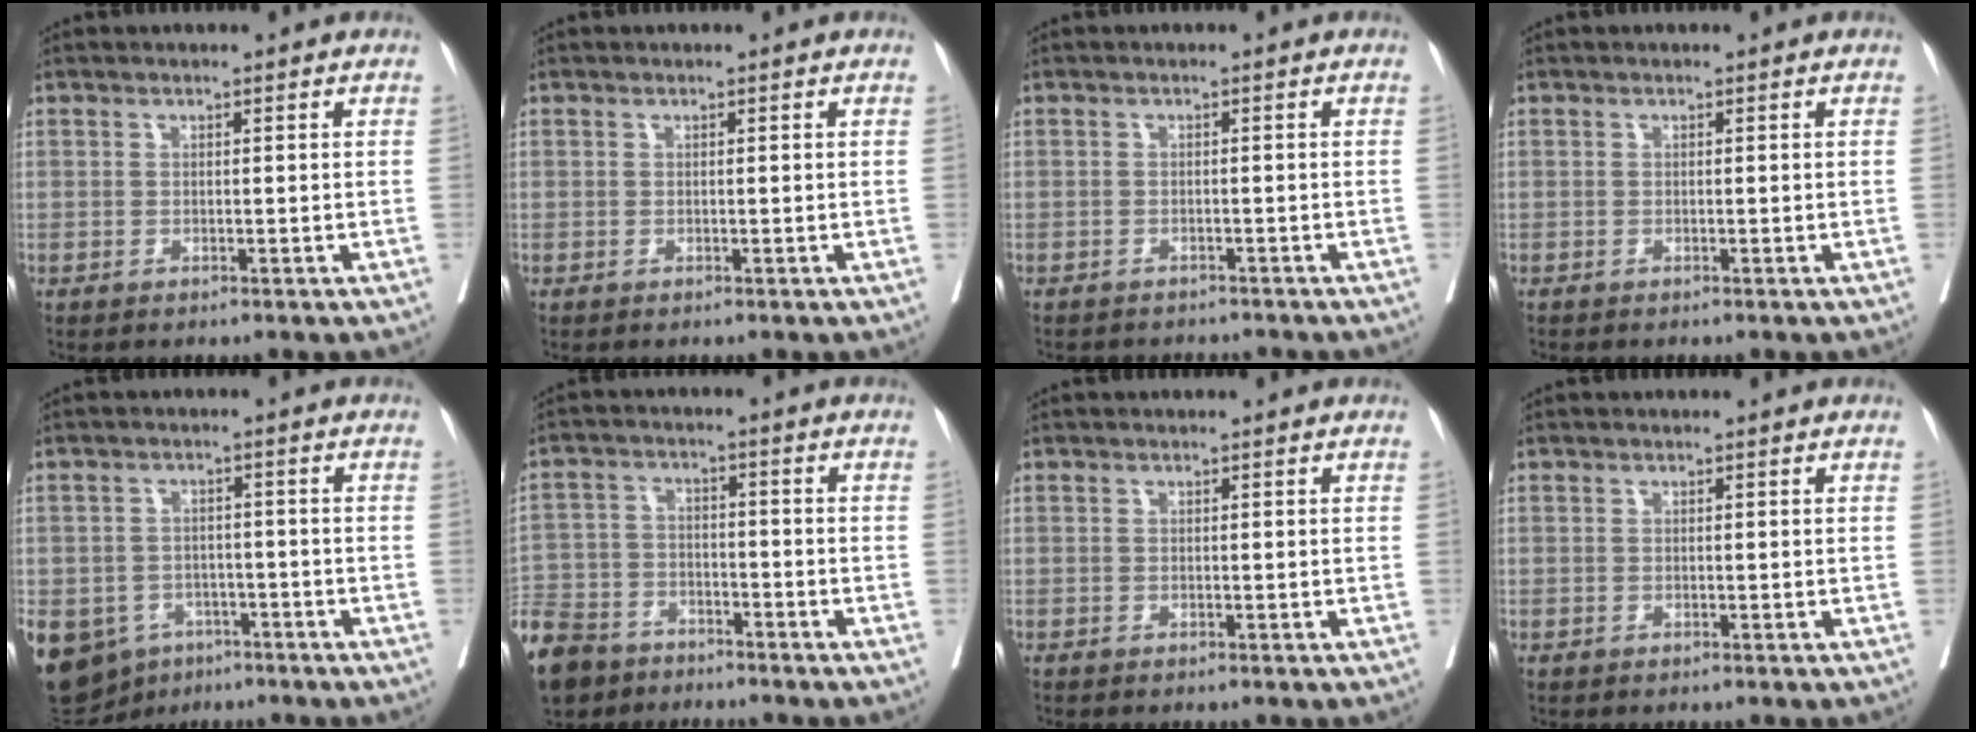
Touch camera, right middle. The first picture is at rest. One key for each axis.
{"total": 0.0}
{"total": 5.8, "fx": -5.5, "fy": 1.6, "fz": 1.1, "tx": -0.014, "ty": -0.005, "tz": -0.068}
{"total": 0.0}
{"total": 16.8, "fx": -8.1, "fy": 13.1, "fz": 6.6, "tx": -0.182, "ty": 0.006, "tz": -0.102}
{"total": 15.1, "fx": -11.1, "fy": 8.5, "fz": 5.6, "tx": -0.163, "ty": -0.007, "tz": -0.195}
{"total": 0.0}
{"total": 0.0}